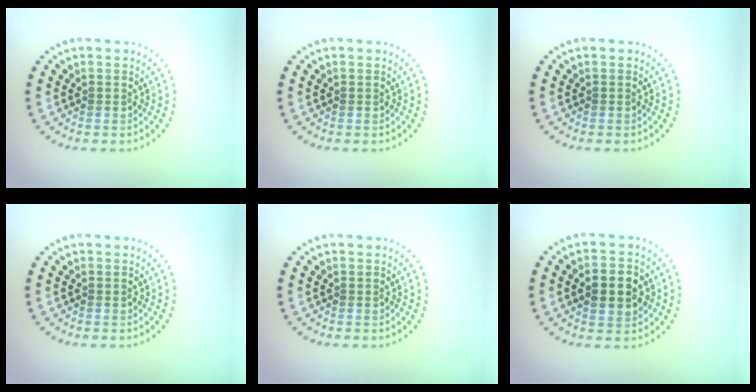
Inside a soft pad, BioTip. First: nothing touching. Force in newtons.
{"total": 0.0}
{"total": 0.0}
{"total": 0.0}
{"total": 0.0}
{"total": 4.4, "press": 4.4, "slide": 0.1}